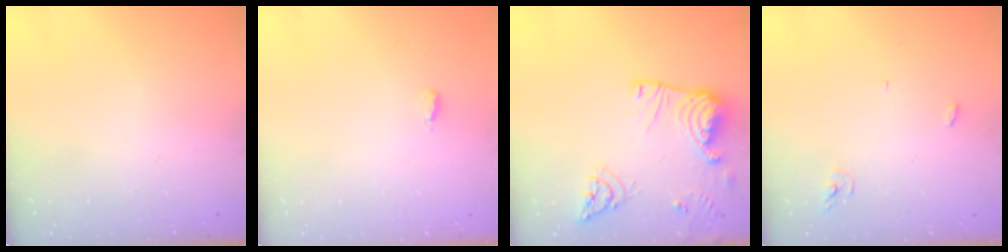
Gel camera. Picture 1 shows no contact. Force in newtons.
{"total": 4.4, "press": 2.2, "slide": 3.9}
{"total": 17.7, "press": 17.6, "slide": 1.8}
{"total": 3.3, "press": 3.2, "slide": 0.3}